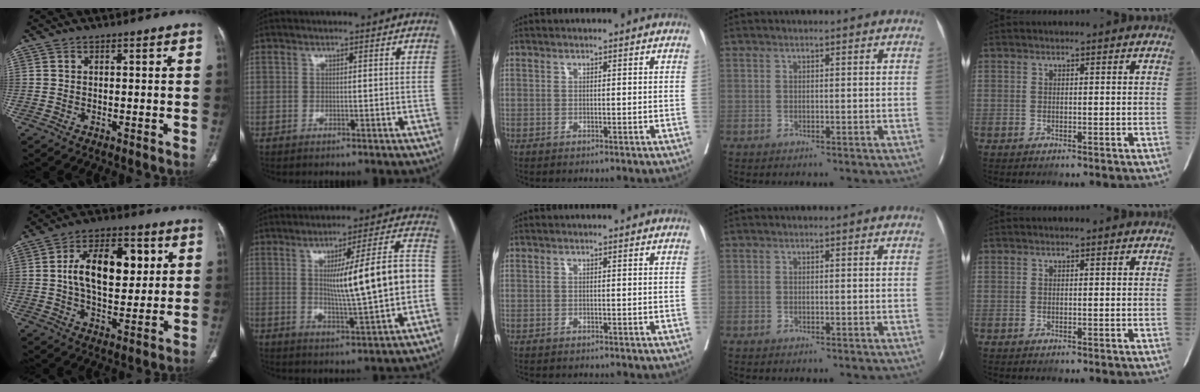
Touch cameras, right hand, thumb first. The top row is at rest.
{"thumb": {"total": 15.0, "force": [2.9, 8.3, 12.2], "torque": [-0.172, 0.003, 0.046]}, "index": {"total": 14.3, "force": [0.1, 0.8, 14.3], "torque": [-0.212, 0.015, 0.006]}, "middle": {"total": 2.4, "force": [-2.2, 0.5, 0.9], "torque": [-0.013, -0.004, -0.027]}}